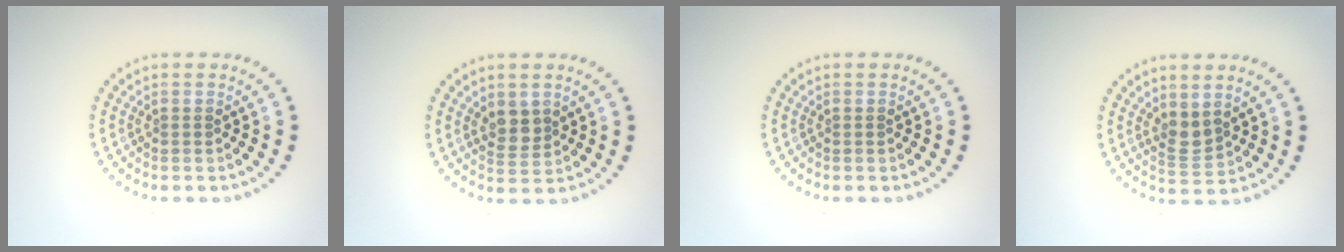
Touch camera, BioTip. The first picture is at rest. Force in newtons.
{"total": 2.1, "press": 1.9, "slide": 0.9}
{"total": 0.0}
{"total": 2.1, "press": 1.7, "slide": 1.2}